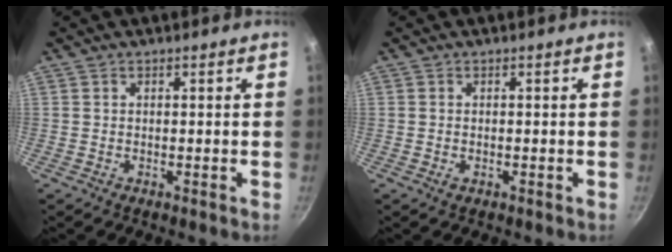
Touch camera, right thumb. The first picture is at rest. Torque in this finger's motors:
{"motor_torque": [-0.20, 0.05, -0.21, 0.00, 0.04]}